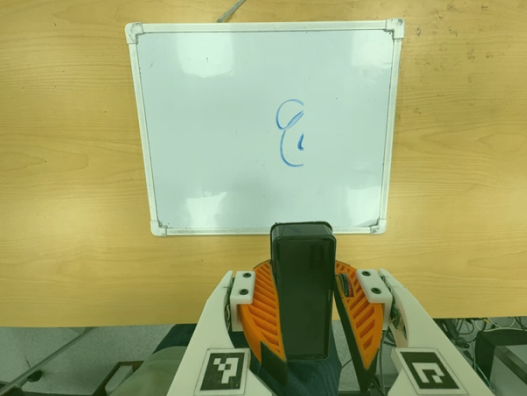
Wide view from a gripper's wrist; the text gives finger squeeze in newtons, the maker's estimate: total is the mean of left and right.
{"total": 9.8, "left": 9.3, "right": 10.4}